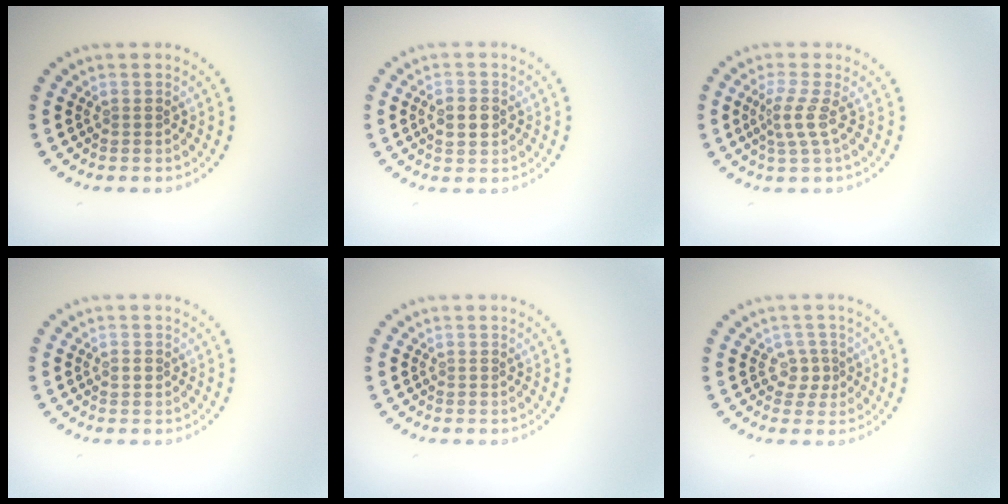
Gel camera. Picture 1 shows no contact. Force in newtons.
{"total": 2.7, "press": 2.7, "slide": 0.0}
{"total": 2.3, "press": 1.5, "slide": 1.8}
{"total": 1.0, "press": 1.0, "slide": 0.1}
{"total": 0.0}
{"total": 1.7, "press": 1.3, "slide": 1.1}